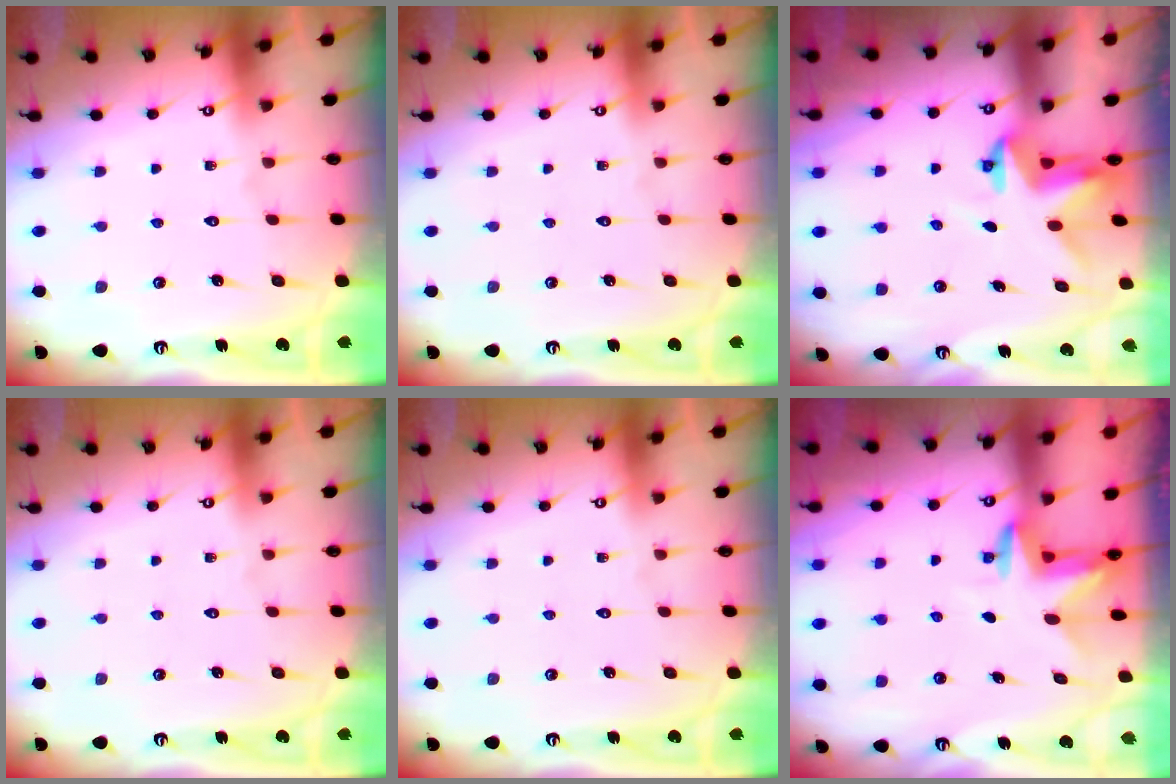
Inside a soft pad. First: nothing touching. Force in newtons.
{"total": 0.0}
{"total": 3.5, "press": 3.5, "slide": 0.2}
{"total": 0.0}
{"total": 0.0}
{"total": 3.3, "press": 3.3, "slide": 0.3}